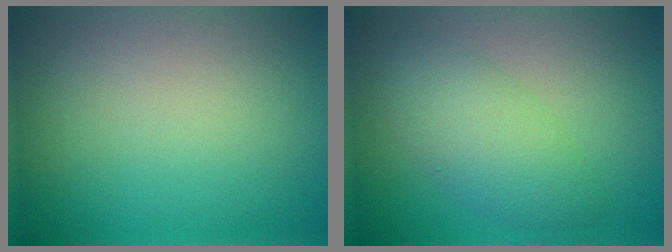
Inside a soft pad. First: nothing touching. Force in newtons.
{"total": 4.5, "press": 4.5, "slide": 0.1}